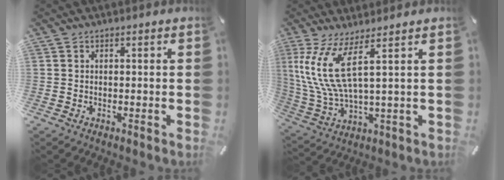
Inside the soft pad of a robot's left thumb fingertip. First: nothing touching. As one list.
[{"total": 12.8, "force": [4.8, 3.4, 11.3], "torque": [-0.254, -0.018, 0.086]}]